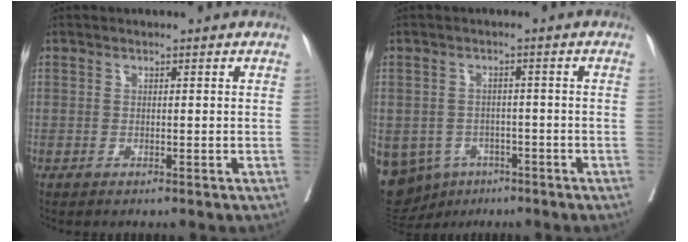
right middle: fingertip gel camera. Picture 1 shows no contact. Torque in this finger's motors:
{"motor_torque": [0.47, -0.24, 1.05, 0.21]}